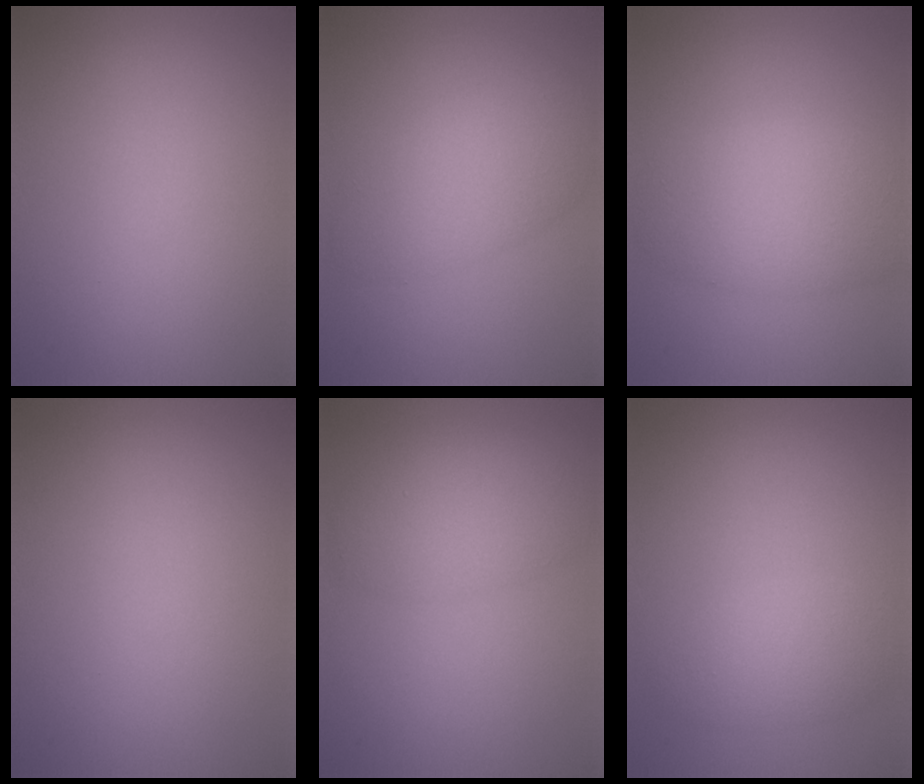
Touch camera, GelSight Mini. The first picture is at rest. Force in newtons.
{"total": 4.1, "press": 4.1, "slide": 0.3}
{"total": 5.5, "press": 5.5, "slide": 0.2}
{"total": 0.0}
{"total": 3.9, "press": 3.9, "slide": 0.1}
{"total": 2.9, "press": 2.9, "slide": 0.1}